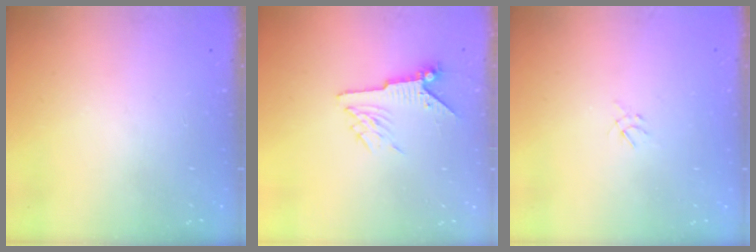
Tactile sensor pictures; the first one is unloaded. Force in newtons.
{"total": 6.8, "press": 6.7, "slide": 1.0}
{"total": 1.2, "press": 1.1, "slide": 0.5}